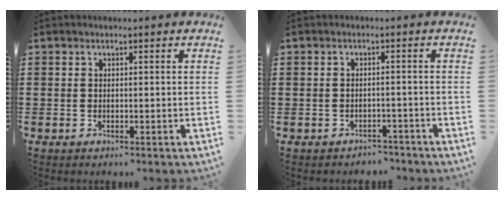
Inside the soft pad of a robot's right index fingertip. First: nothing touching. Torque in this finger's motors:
{"motor_torque": [-1.23, 0.79, -0.81, -0.21]}